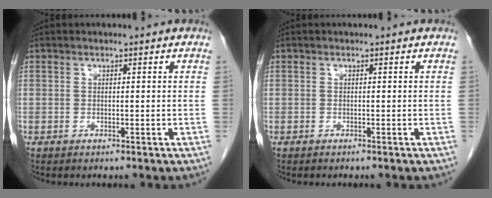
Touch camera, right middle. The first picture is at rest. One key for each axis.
{"total": 0.0}